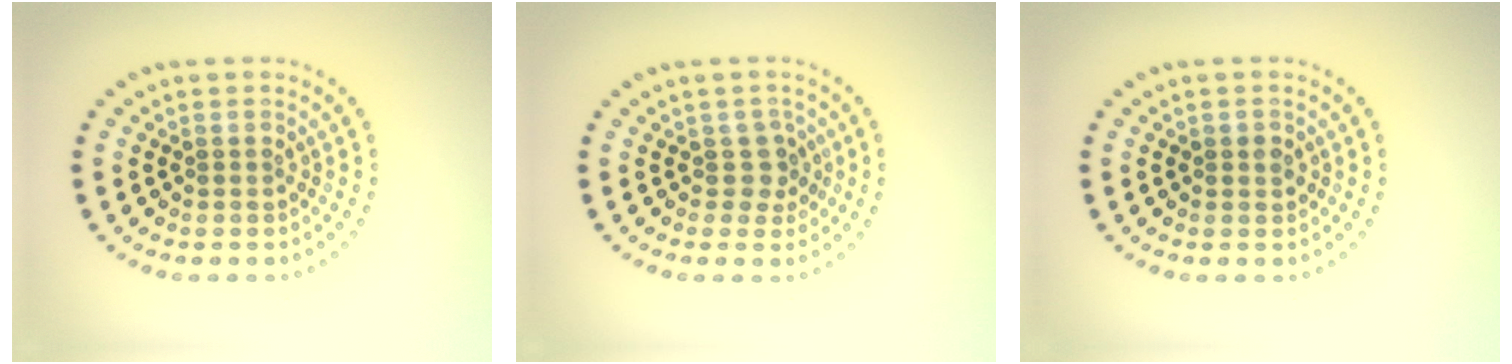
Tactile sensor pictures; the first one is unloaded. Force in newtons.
{"total": 1.8, "press": 1.4, "slide": 1.1}
{"total": 1.0, "press": 0.9, "slide": 0.4}